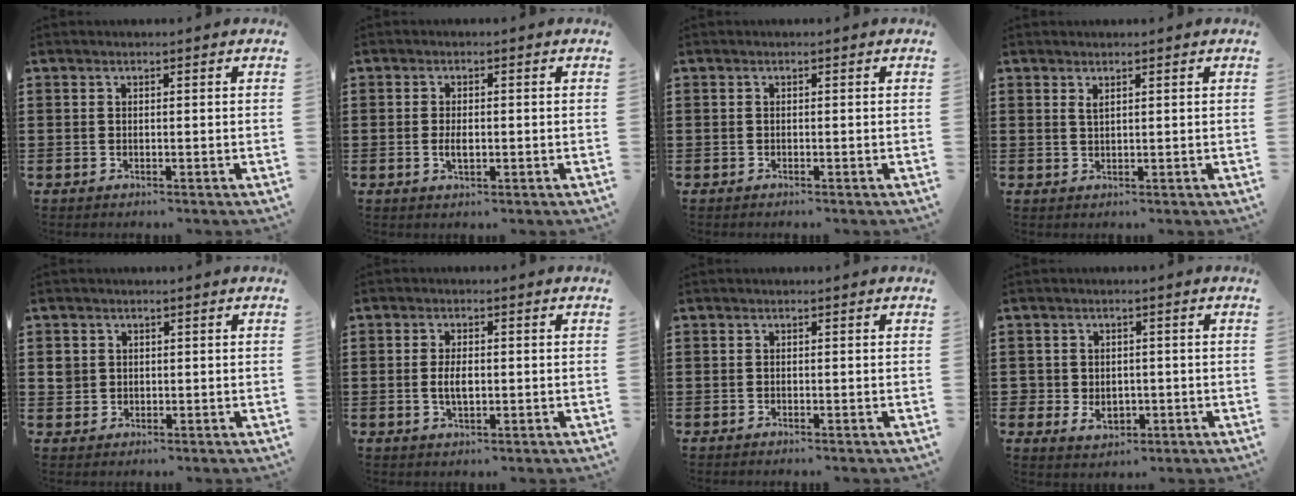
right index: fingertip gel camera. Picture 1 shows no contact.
{"total": 2.4, "force": [-0.3, 1.1, 2.1], "torque": [-0.038, 0.002, -0.005]}
{"total": 0.0}
{"total": 1.2, "force": [0.8, 0.4, 0.8], "torque": [-0.017, 0.003, 0.013]}
{"total": 2.1, "force": [0.3, 2.0, 0.5], "torque": [-0.017, 0.009, 0.004]}
{"total": 3.3, "force": [-0.2, 1.5, 3.0], "torque": [-0.063, 0.002, -0.006]}
{"total": 0.0}
{"total": 3.2, "force": [-0.5, 2.7, 1.5], "torque": [-0.031, 0.001, -0.013]}